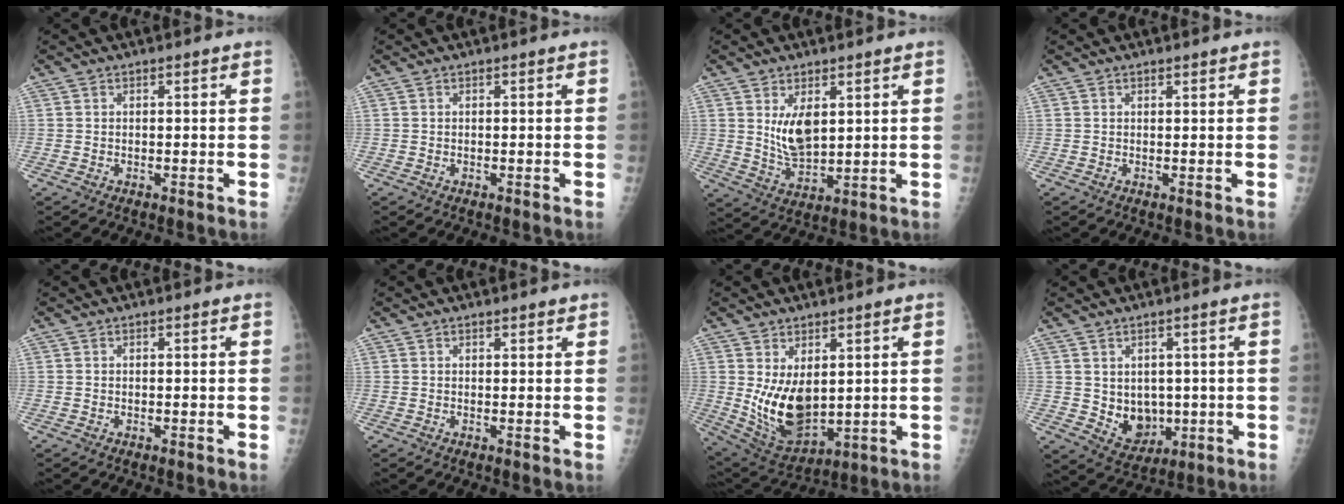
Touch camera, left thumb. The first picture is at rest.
{"total": 0.0}
{"total": 7.8, "force": [2.8, 4.1, 6.1], "torque": [-0.094, -0.026, 0.065]}
{"total": 0.8, "force": [0.7, 0.2, 0.3], "torque": [-0.007, -0.005, 0.013]}
{"total": 0.0}
{"total": 1.2, "force": [1.0, 0.3, 0.4], "torque": [-0.004, -0.005, 0.015]}
{"total": 11.9, "force": [1.8, 6.8, 9.5], "torque": [-0.148, -0.029, 0.060]}
{"total": 7.1, "force": [0.2, 5.7, 4.3], "torque": [-0.037, -0.016, 0.028]}